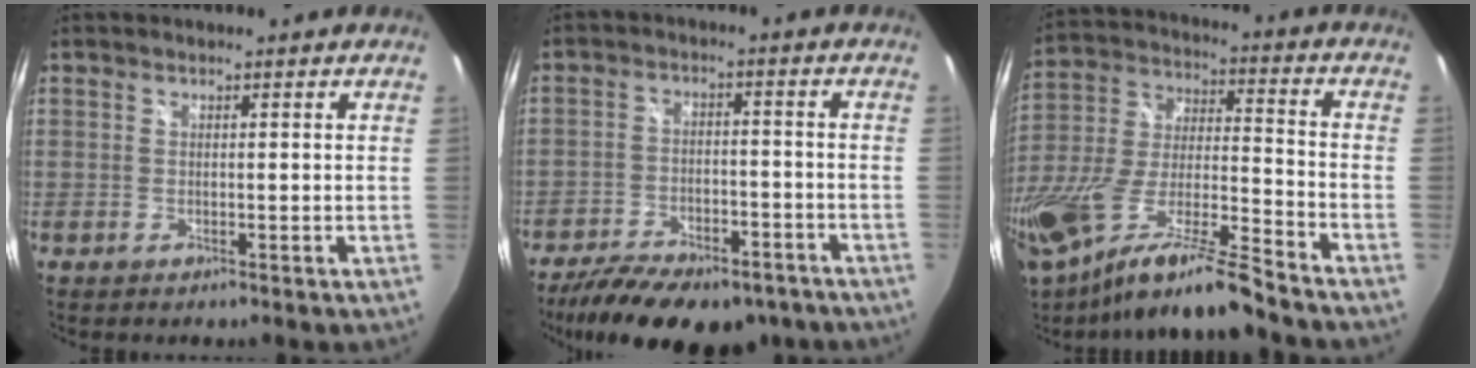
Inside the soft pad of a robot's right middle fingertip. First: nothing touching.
{"total": 19.4, "force": [-14.5, 7.9, 10.1], "torque": [-0.202, -0.026, -0.206]}
{"total": 21.4, "force": [-16.2, 2.0, 13.8], "torque": [-0.270, -0.041, -0.298]}